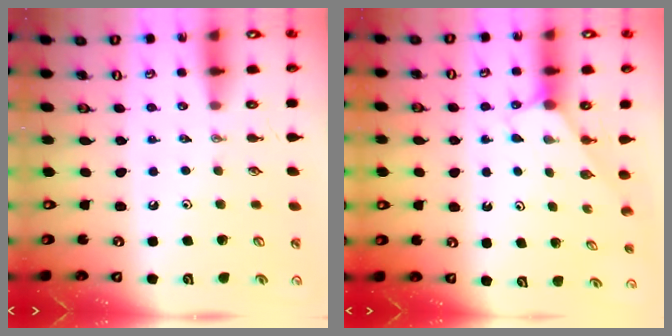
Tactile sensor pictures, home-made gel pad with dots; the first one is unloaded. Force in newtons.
{"total": 2.3, "press": 2.3, "slide": 0.2}